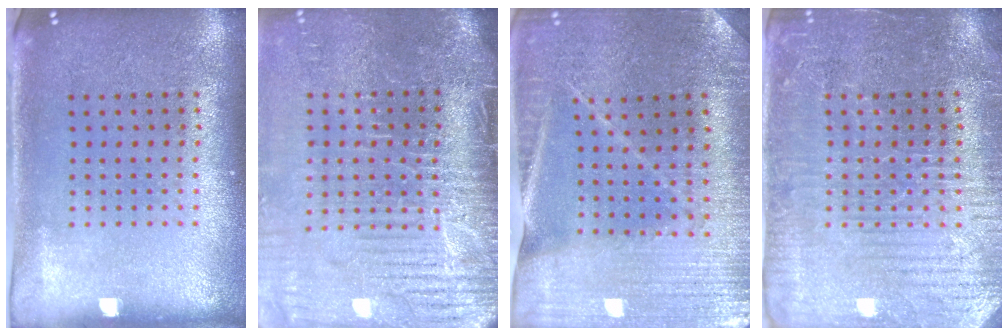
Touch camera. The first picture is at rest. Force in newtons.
{"total": 4.7, "press": 4.1, "slide": 2.3}
{"total": 2.0, "press": 2.0, "slide": 0.1}
{"total": 3.7, "press": 3.5, "slide": 1.1}